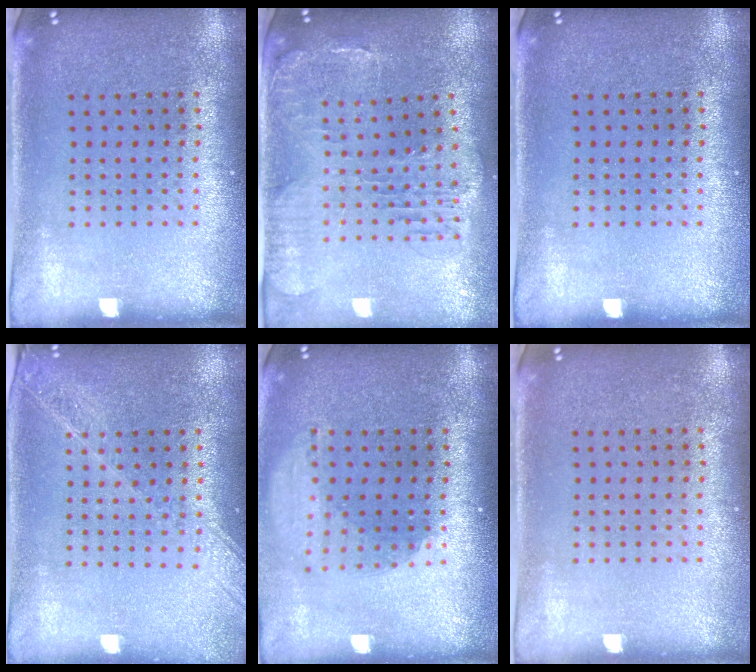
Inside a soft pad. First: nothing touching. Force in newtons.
{"total": 1.5, "press": 1.4, "slide": 0.4}
{"total": 0.0}
{"total": 1.7, "press": 1.5, "slide": 0.8}
{"total": 1.8, "press": 1.4, "slide": 1.2}
{"total": 0.0}